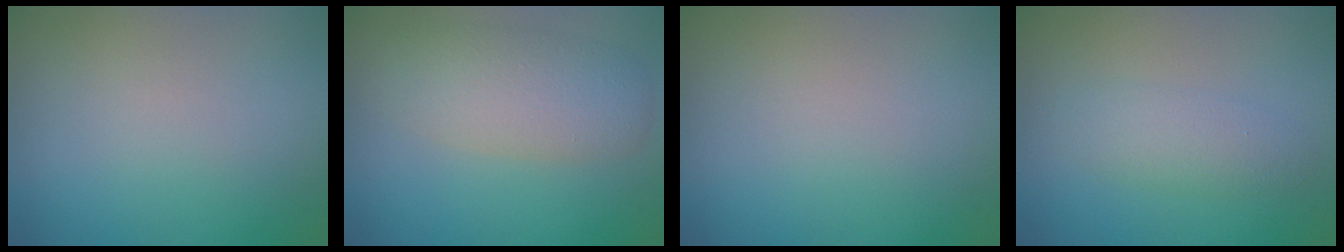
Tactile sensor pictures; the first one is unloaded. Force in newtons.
{"total": 4.4, "press": 4.4, "slide": 0.2}
{"total": 0.0}
{"total": 2.2, "press": 2.2, "slide": 0.2}